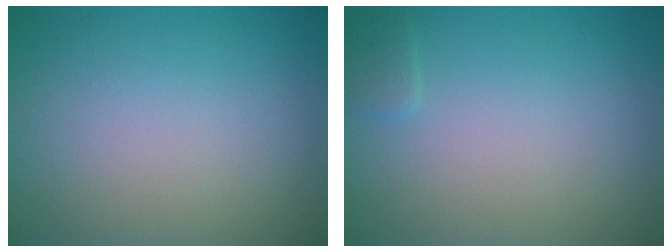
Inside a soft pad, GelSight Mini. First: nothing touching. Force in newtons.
{"total": 0.9, "press": 0.9, "slide": 0.0}